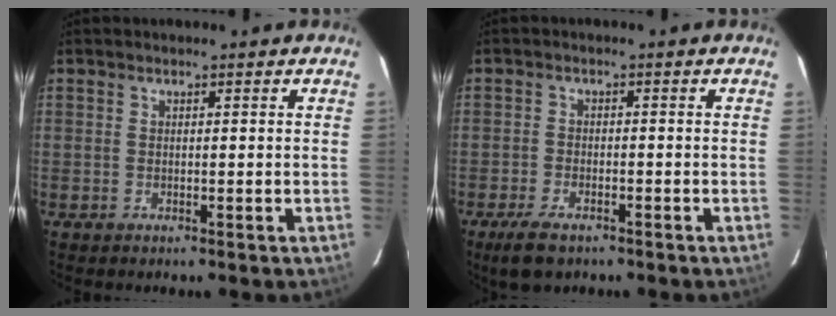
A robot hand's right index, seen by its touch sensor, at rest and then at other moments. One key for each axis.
{"total": 5.5, "fx": -3.9, "fy": 2.3, "fz": 3.2, "tx": -0.082, "ty": -0.011, "tz": -0.069}